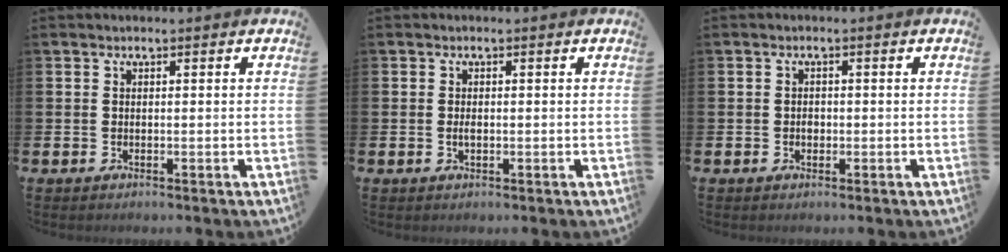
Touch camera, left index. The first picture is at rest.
{"total": 1.0, "force": [-0.1, 0.4, 0.8], "torque": [-0.024, 0.004, -0.002]}
{"total": 1.1, "force": [-0.2, 0.9, 0.6], "torque": [-0.003, 0.002, -0.007]}